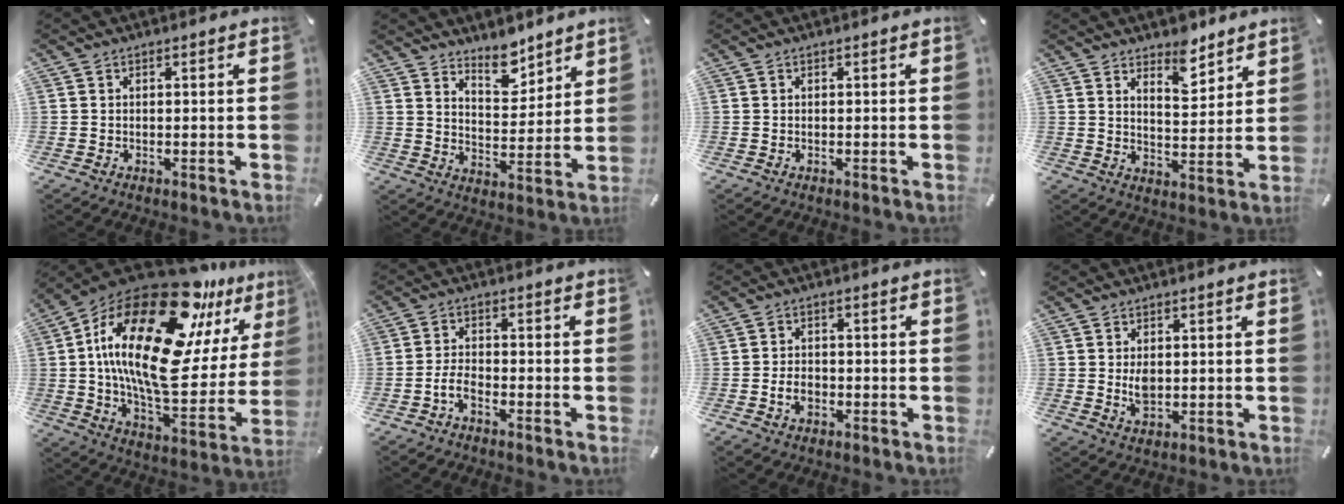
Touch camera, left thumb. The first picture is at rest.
{"total": 8.9, "force": [7.7, 4.0, 2.1], "torque": [-0.014, -0.062, 0.139]}
{"total": 0.0}
{"total": 7.1, "force": [6.3, 3.0, 1.5], "torque": [-0.002, -0.053, 0.112]}
{"total": 29.0, "force": [13.1, 12.9, 22.4], "torque": [-0.418, -0.090, 0.216]}
{"total": 3.9, "force": [-2.4, 1.7, 2.6], "torque": [-0.056, 0.008, -0.046]}
{"total": 4.1, "force": [-1.4, 2.9, 2.6], "torque": [-0.059, 0.003, -0.029]}
{"total": 3.8, "force": [0.3, 2.6, 2.8], "torque": [-0.048, -0.005, 0.001]}